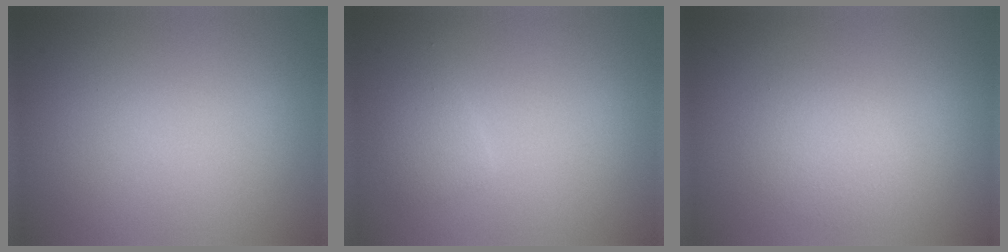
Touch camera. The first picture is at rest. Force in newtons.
{"total": 1.3, "press": 1.3, "slide": 0.1}
{"total": 1.7, "press": 1.7, "slide": 0.0}